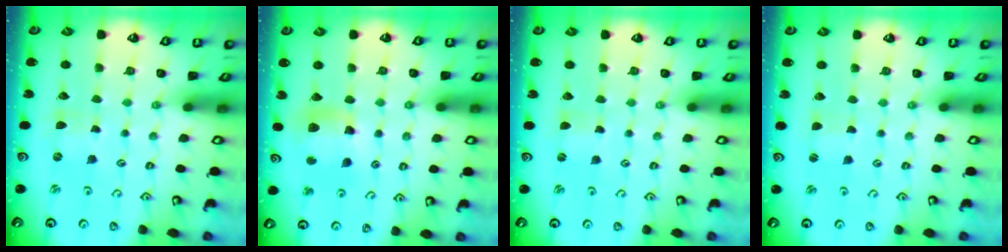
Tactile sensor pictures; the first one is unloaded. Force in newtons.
{"total": 11.1, "press": 10.9, "slide": 2.3}
{"total": 0.0}
{"total": 1.0, "press": 1.0, "slide": 0.2}